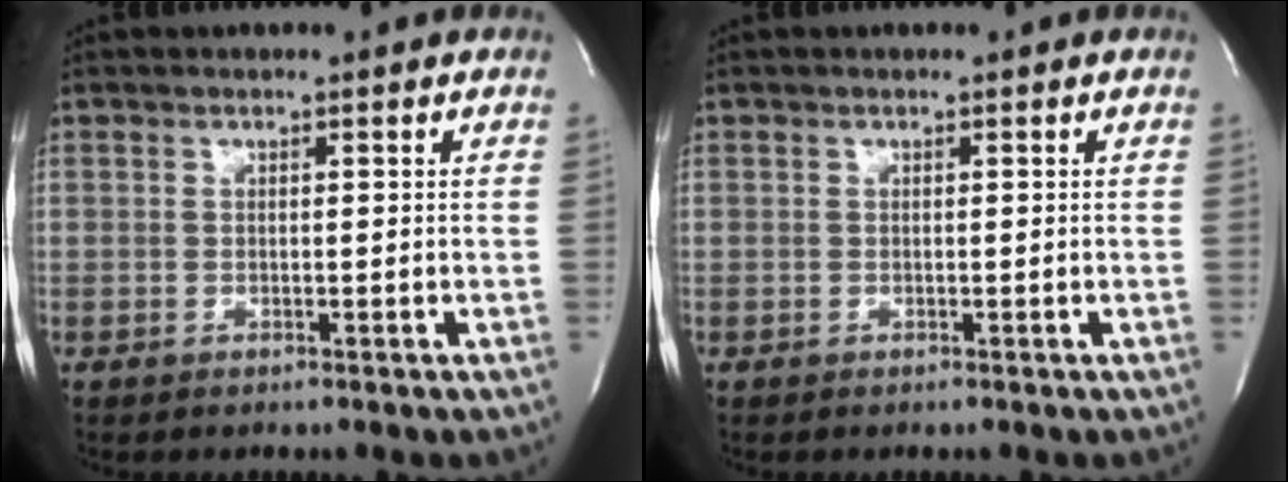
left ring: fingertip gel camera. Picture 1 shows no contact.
{"total": 0.0}